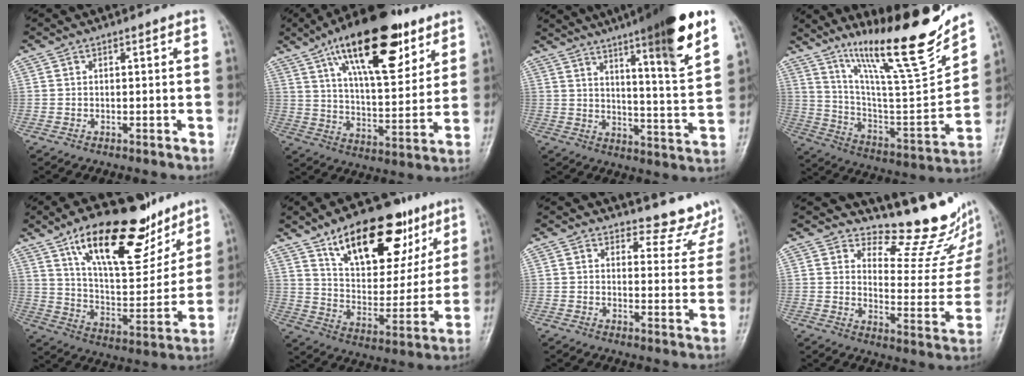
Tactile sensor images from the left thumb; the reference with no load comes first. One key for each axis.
{"total": 23.0, "fx": 12.5, "fy": 9.2, "fz": 17.0, "tx": -0.238, "ty": -0.038, "tz": 0.206}
{"total": 20.1, "fx": 12.0, "fy": 2.2, "fz": 16.0, "tx": -0.210, "ty": -0.054, "tz": 0.176}
{"total": 22.2, "fx": 17.0, "fy": 2.4, "fz": 14.1, "tx": -0.190, "ty": -0.101, "tz": 0.295}
{"total": 24.2, "fx": 14.8, "fy": 9.8, "fz": 16.4, "tx": -0.210, "ty": -0.054, "tz": 0.248}
{"total": 23.7, "fx": 13.2, "fy": 11.8, "fz": 15.8, "tx": -0.190, "ty": -0.039, "tz": 0.216}
{"total": 7.4, "fx": 7.0, "fy": 2.4, "fz": -0.3, "tx": 0.034, "ty": -0.066, "tz": 0.070}
{"total": 16.4, "fx": 14.4, "fy": 5.4, "fz": 5.6, "tx": -0.025, "ty": -0.142, "tz": 0.176}